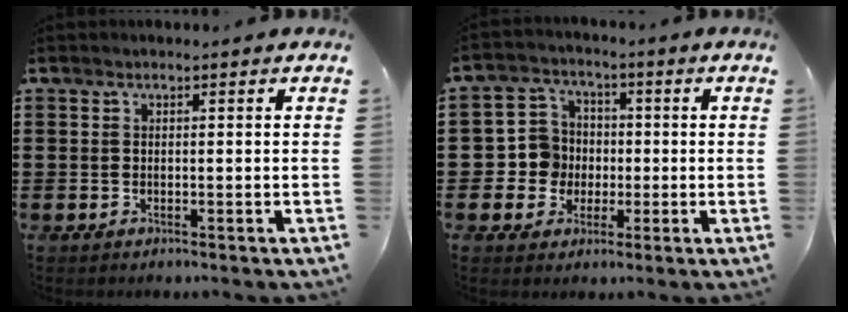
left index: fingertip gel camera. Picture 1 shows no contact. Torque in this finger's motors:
{"motor_torque": [0.80, 0.95, 0.18, 0.00]}